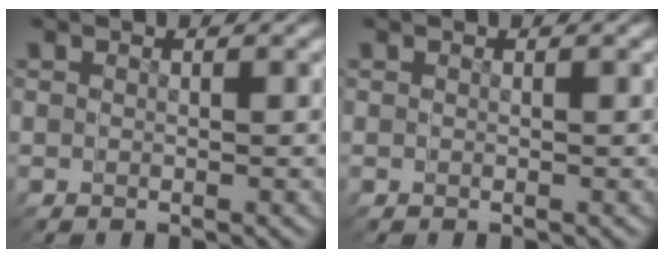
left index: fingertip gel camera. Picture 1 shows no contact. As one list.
[{"total": 0.0}]